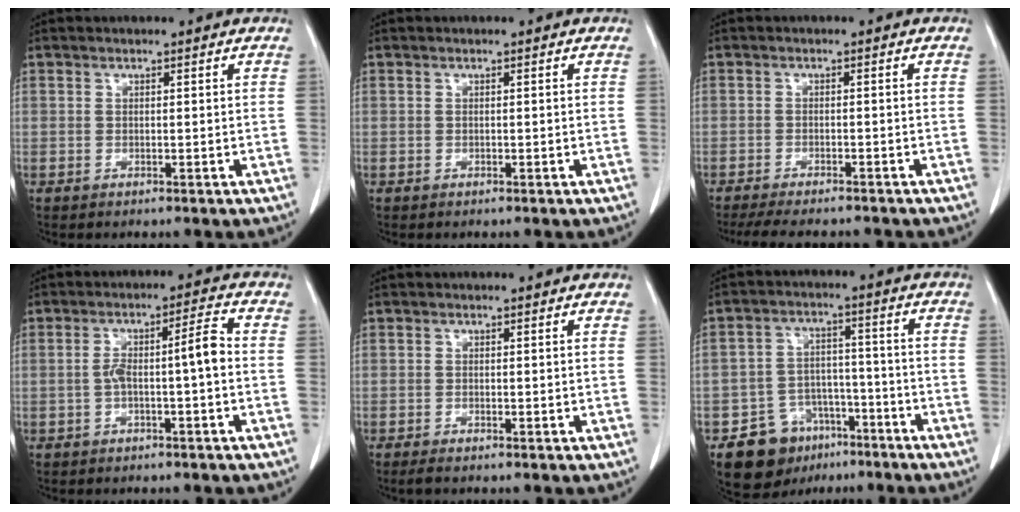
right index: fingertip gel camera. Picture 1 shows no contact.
{"total": 0.0}
{"total": 6.1, "force": [-5.7, 0.1, 2.2], "torque": [-0.026, -0.008, -0.093]}
{"total": 6.1, "force": [-0.8, 0.4, 6.0], "torque": [-0.100, 0.024, -0.011]}
{"total": 1.2, "force": [-0.6, 0.1, 1.0], "torque": [-0.018, -0.002, -0.014]}
{"total": 9.0, "force": [-5.3, 6.6, 2.9], "torque": [-0.044, 0.017, -0.081]}